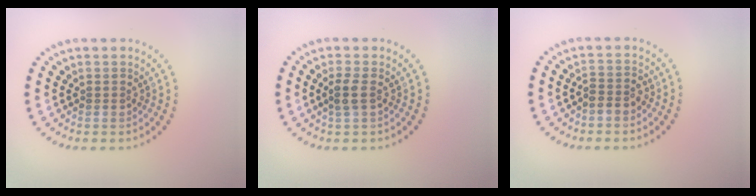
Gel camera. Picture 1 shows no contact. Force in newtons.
{"total": 1.4, "press": 1.4, "slide": 0.4}
{"total": 1.5, "press": 1.3, "slide": 0.7}